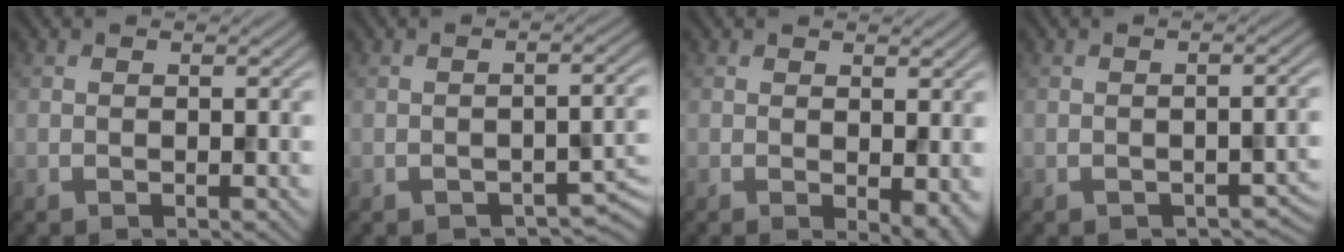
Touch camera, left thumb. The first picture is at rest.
{"total": 3.4, "force": [-2.1, 1.4, 2.3], "torque": [-0.033, -0.004, -0.024]}
{"total": 3.5, "force": [-0.4, 1.7, 3.0], "torque": [-0.038, -0.008, -0.002]}
{"total": 2.7, "force": [-1.5, 1.3, 1.8], "torque": [-0.025, -0.007, -0.014]}